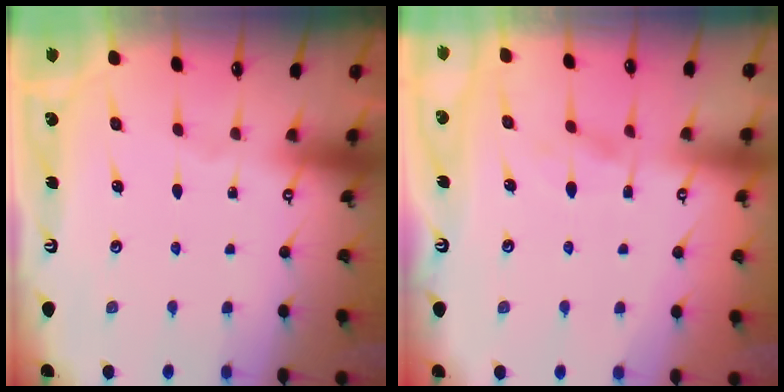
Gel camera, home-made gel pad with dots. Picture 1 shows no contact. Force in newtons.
{"total": 2.3, "press": 2.1, "slide": 1.0}